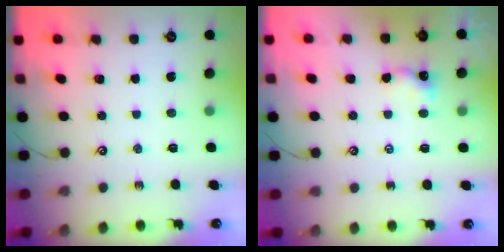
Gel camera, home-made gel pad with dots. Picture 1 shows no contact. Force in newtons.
{"total": 1.4, "press": 1.4, "slide": 0.3}